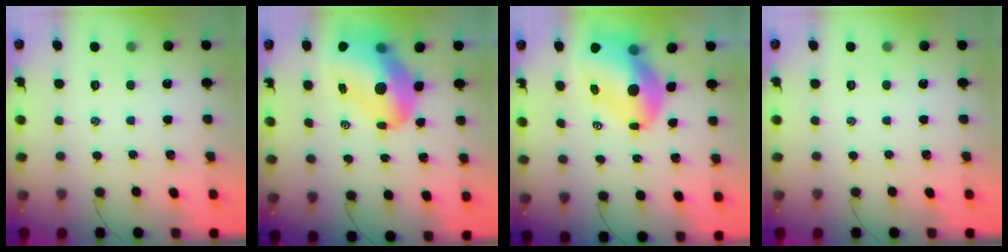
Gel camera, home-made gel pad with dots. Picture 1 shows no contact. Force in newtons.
{"total": 16.0, "press": 15.3, "slide": 4.7}
{"total": 11.9, "press": 11.4, "slide": 3.3}
{"total": 0.0}